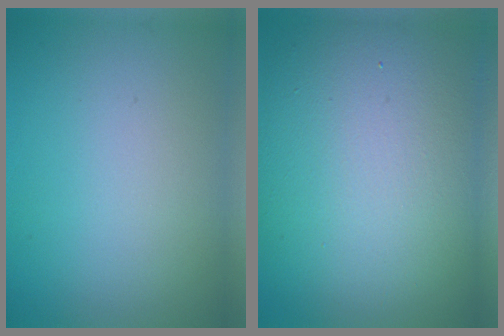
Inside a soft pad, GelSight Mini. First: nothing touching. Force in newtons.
{"total": 15.5, "press": 15.5, "slide": 0.5}